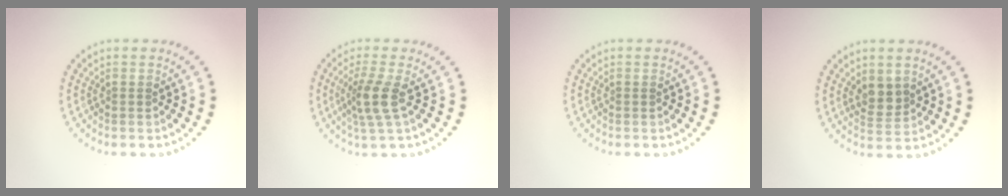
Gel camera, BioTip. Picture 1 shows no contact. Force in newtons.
{"total": 2.9, "press": 2.3, "slide": 1.8}
{"total": 0.0}
{"total": 2.2, "press": 2.0, "slide": 0.8}